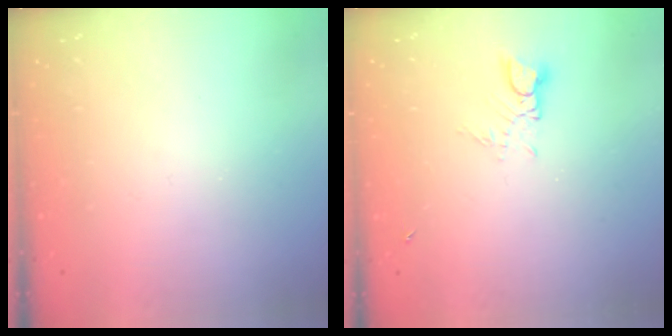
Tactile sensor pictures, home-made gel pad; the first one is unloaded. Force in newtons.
{"total": 3.2, "press": 3.1, "slide": 0.3}